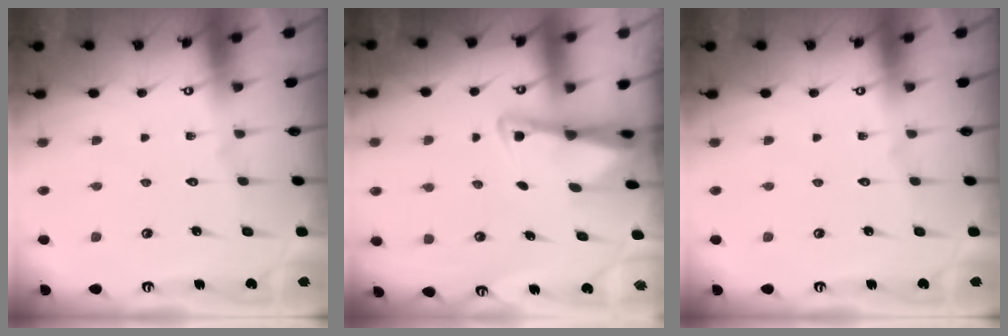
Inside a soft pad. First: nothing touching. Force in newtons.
{"total": 2.5, "press": 2.5, "slide": 0.2}
{"total": 0.0}